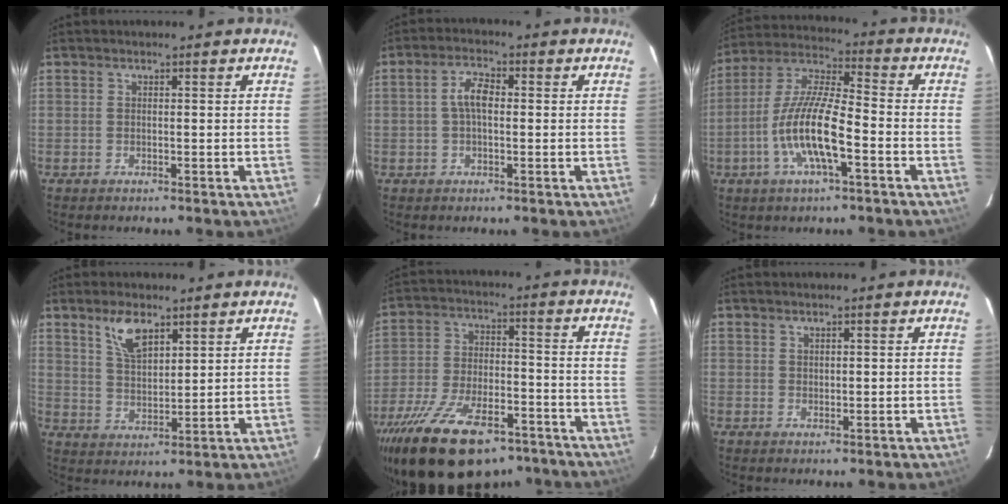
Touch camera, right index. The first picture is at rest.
{"total": 4.2, "force": [0.1, 2.0, 3.7], "torque": [-0.074, 0.012, 0.002]}
{"total": 13.2, "force": [-4.7, 3.0, 12.0], "torque": [-0.246, -0.004, -0.094]}
{"total": 7.1, "force": [4.5, 3.1, 4.6], "torque": [-0.082, 0.006, 0.089]}
{"total": 22.1, "force": [-15.4, 9.7, 12.5], "torque": [-0.247, -0.022, -0.244]}
{"total": 0.9, "force": [0.6, 0.6, 0.2], "torque": [-0.002, 0.002, 0.011]}